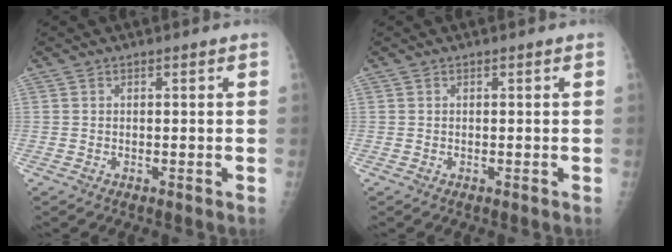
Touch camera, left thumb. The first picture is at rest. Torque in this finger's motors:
{"motor_torque": [0.00, 0.00, 0.00, 0.00, 0.00]}